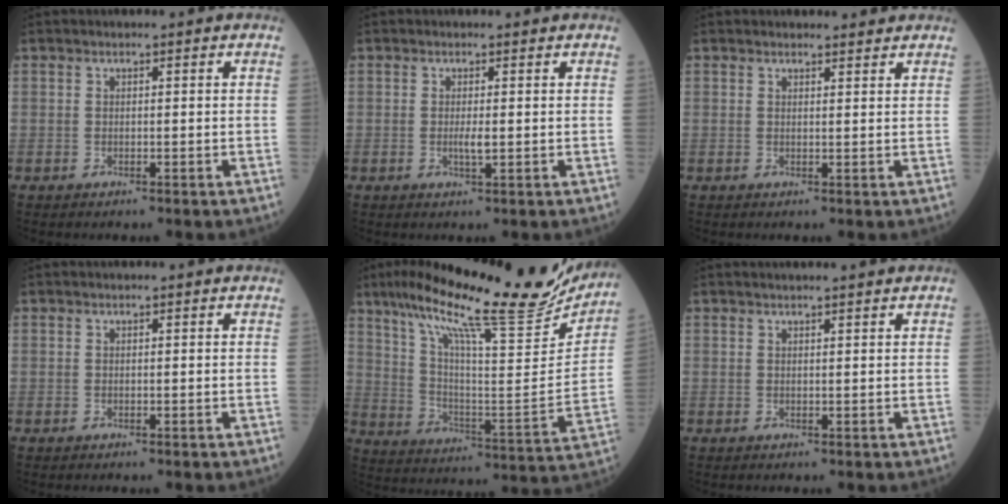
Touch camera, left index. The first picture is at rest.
{"total": 1.9, "force": [0.2, 0.6, 1.8], "torque": [-0.038, -0.001, 0.006]}
{"total": 2.3, "force": [2.2, 0.6, 0.0], "torque": [-0.004, 0.005, 0.033]}
{"total": 0.0}
{"total": 27.1, "force": [22.0, 3.6, 15.5], "torque": [-0.265, -0.013, 0.321]}
{"total": 3.3, "force": [2.8, 0.5, 1.6], "torque": [-0.020, 0.016, 0.045]}